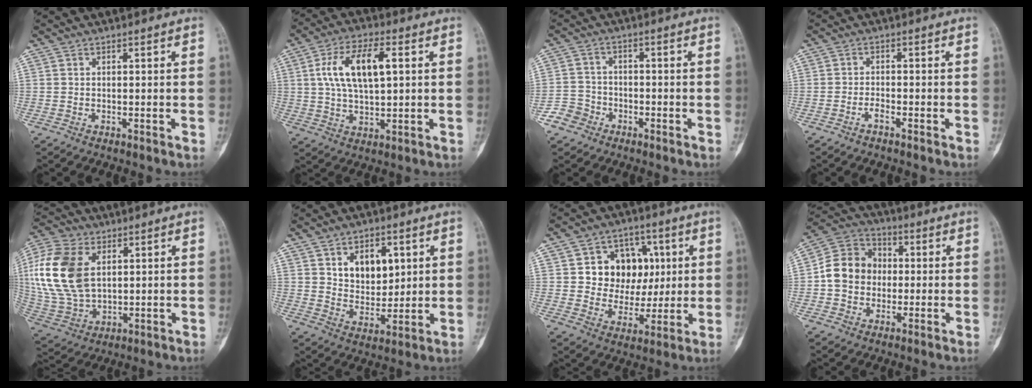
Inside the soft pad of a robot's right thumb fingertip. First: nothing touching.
{"total": 12.2, "force": [2.7, 5.4, 10.6], "torque": [-0.203, 0.009, 0.049]}
{"total": 4.8, "force": [-2.9, 3.7, 0.5], "torque": [0.011, 0.023, -0.059]}
{"total": 1.6, "force": [-1.2, 0.4, 1.0], "torque": [-0.024, 0.009, -0.024]}
{"total": 18.7, "force": [4.1, 11.8, 13.9], "torque": [-0.300, -0.008, 0.082]}
{"total": 10.1, "force": [3.4, 6.7, 6.7], "torque": [-0.069, -0.022, 0.063]}
{"total": 13.3, "force": [2.7, 11.1, 6.8], "torque": [-0.042, 0.002, 0.051]}
{"total": 11.3, "force": [-0.3, 9.7, 5.8], "torque": [-0.081, 0.031, -0.018]}